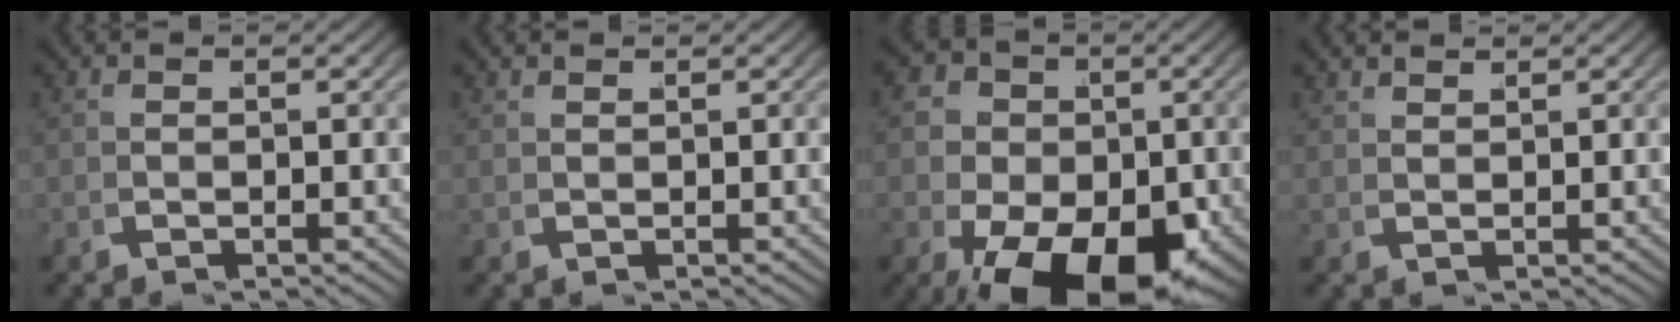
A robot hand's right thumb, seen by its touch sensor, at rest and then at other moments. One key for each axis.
{"total": 0.9, "fx": 0.8, "fy": -0.3, "fz": -0.1, "tx": 0.002, "ty": 0.003, "tz": 0.018}
{"total": 14.8, "fx": -3.1, "fy": 10.4, "fz": 10.1, "tx": -0.185, "ty": -0.070, "tz": -0.016}
{"total": 2.0, "fx": 1.9, "fy": -0.2, "fz": 0.0, "tx": 0.001, "ty": 0.006, "tz": 0.041}